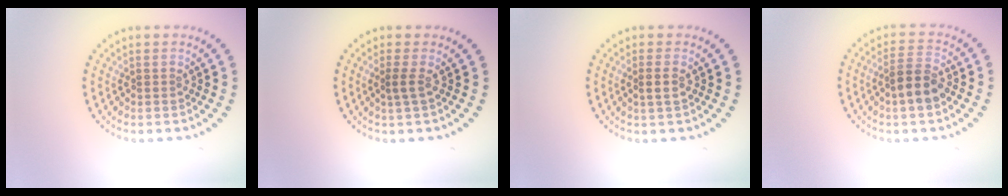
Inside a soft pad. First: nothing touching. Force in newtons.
{"total": 1.1, "press": 0.8, "slide": 0.7}
{"total": 1.2, "press": 1.1, "slide": 0.6}
{"total": 3.5, "press": 3.3, "slide": 1.0}